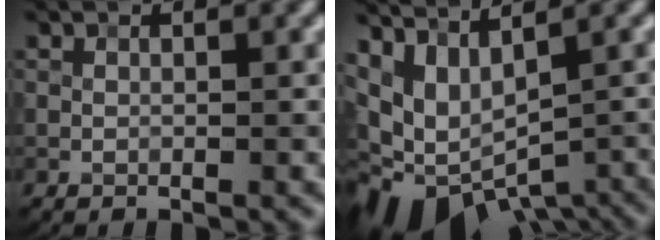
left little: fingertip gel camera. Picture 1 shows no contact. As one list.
[{"total": 7.9, "force": [-1.8, 4.4, 6.3], "torque": [-0.106, -0.014, -0.013]}]